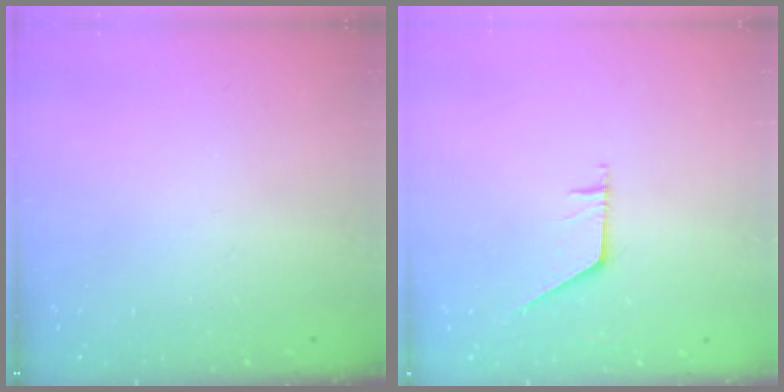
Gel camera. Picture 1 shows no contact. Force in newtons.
{"total": 4.4, "press": 4.4, "slide": 0.5}